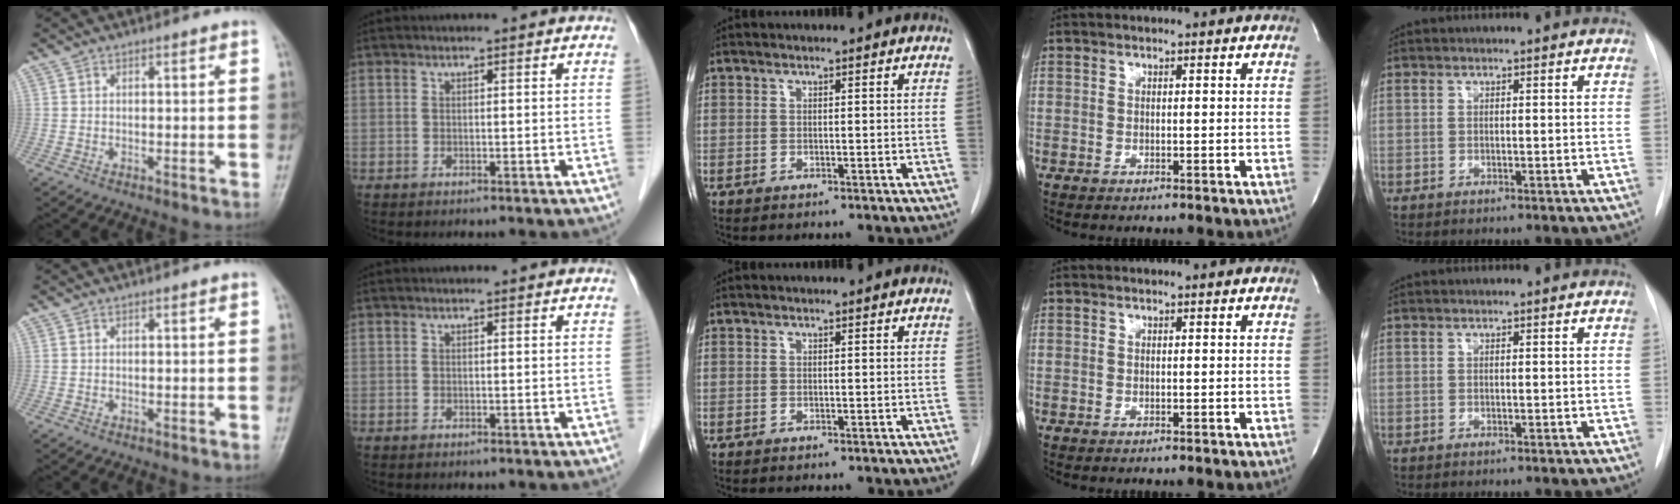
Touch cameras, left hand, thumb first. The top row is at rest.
{}